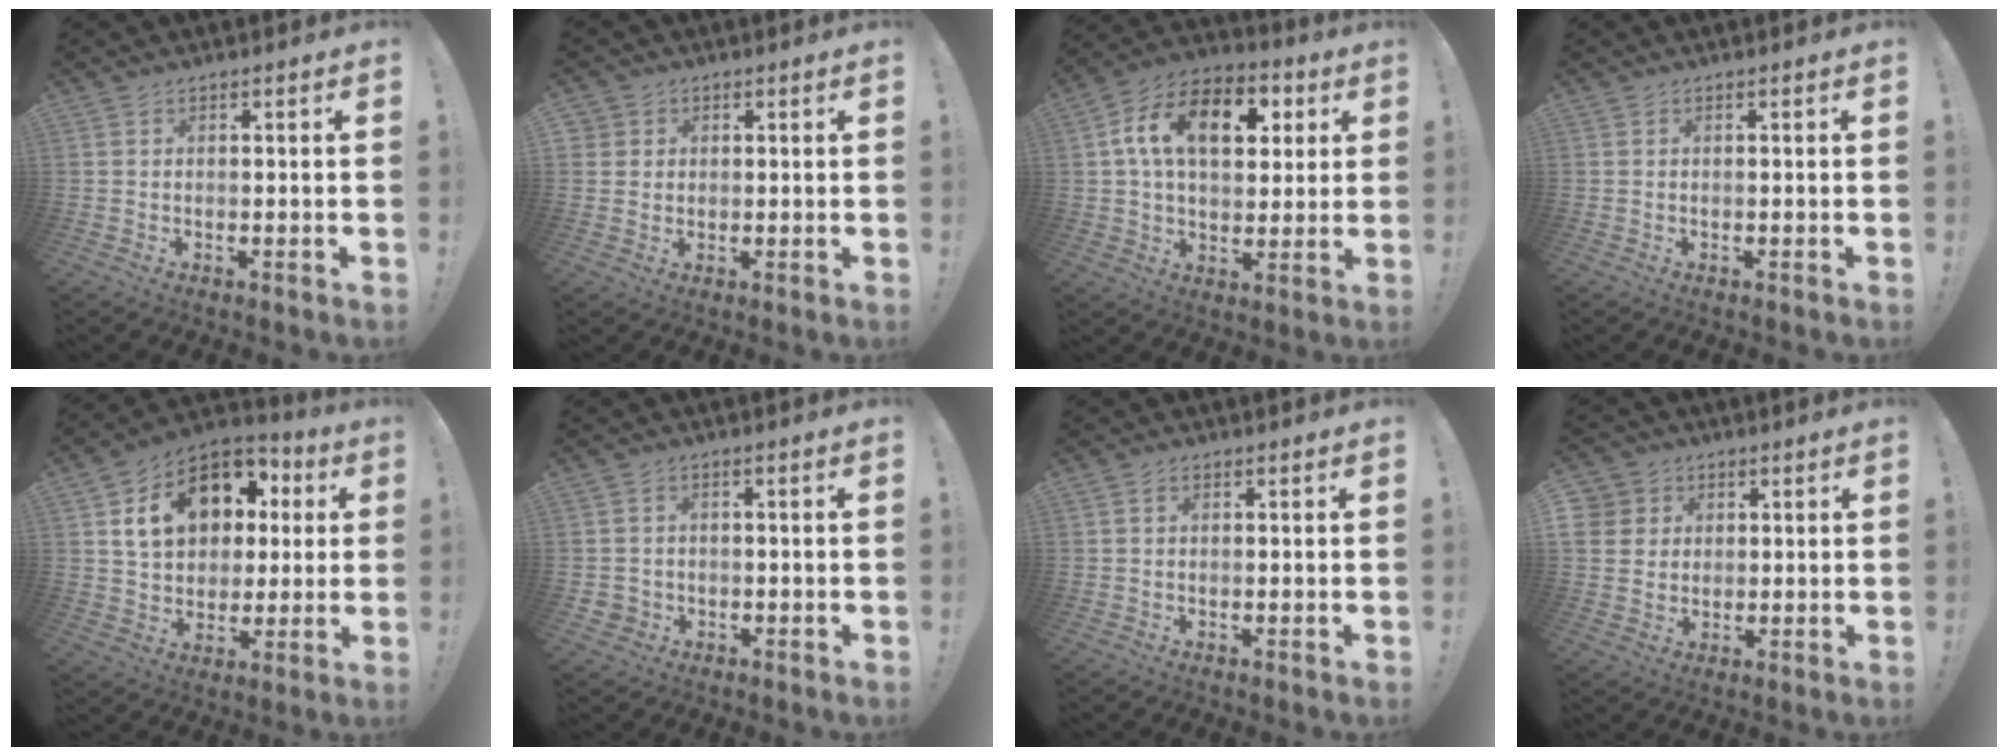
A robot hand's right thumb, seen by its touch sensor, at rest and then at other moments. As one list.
[{"total": 3.2, "force": [1.3, 2.9, 0.5], "torque": [-0.001, -0.005, 0.023]}, {"total": 17.4, "force": [5.1, 11.0, 12.5], "torque": [-0.192, 0.000, 0.089]}, {"total": 0.0}, {"total": 18.4, "force": [5.9, 13.7, 10.8], "torque": [-0.157, -0.013, 0.126]}, {"total": 2.9, "force": [-0.2, 2.8, 0.7], "torque": [-0.015, 0.001, -0.004]}, {"total": 0.7, "force": [0.3, 0.5, 0.3], "torque": [-0.009, 0.003, 0.005]}, {"total": 7.5, "force": [2.5, 6.8, 1.8], "torque": [-0.029, -0.011, 0.051]}]